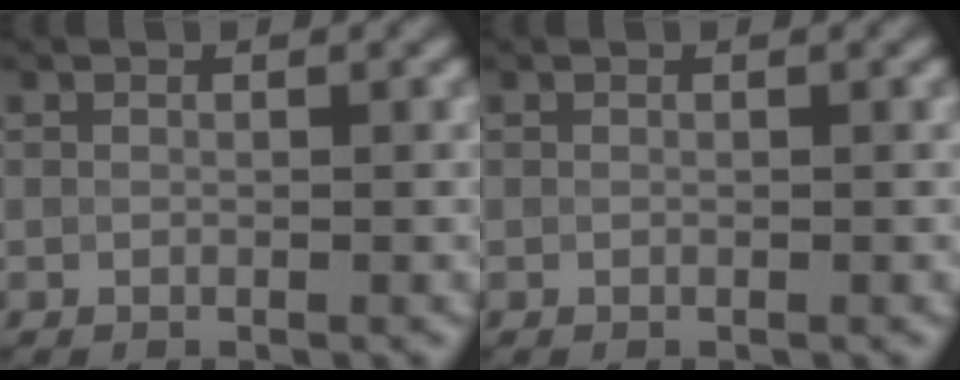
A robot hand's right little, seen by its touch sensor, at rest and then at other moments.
{"total": 0.0}